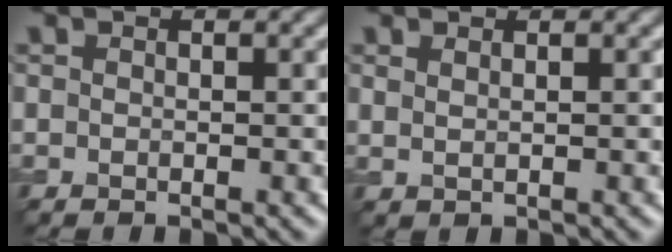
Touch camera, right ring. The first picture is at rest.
{"total": 1.3, "force": [0.9, 0.6, 0.8], "torque": [-0.011, -0.006, 0.011]}